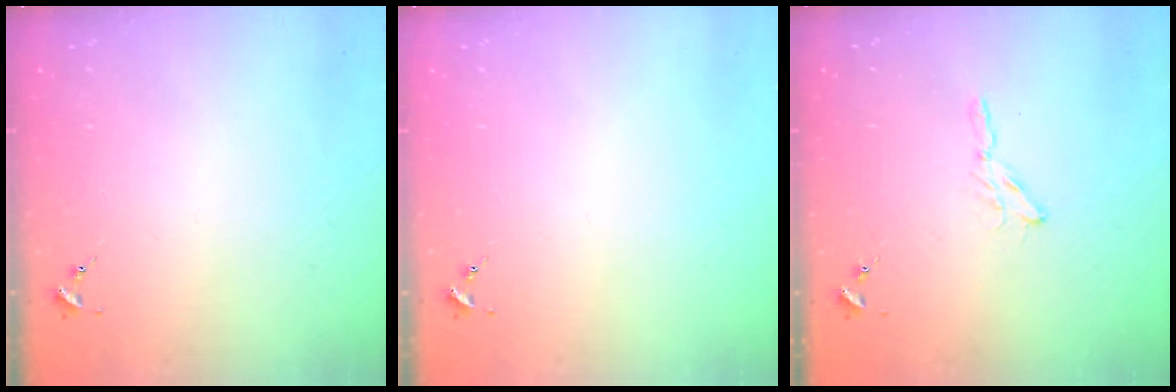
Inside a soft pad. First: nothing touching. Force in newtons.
{"total": 0.0}
{"total": 2.9, "press": 2.9, "slide": 0.3}